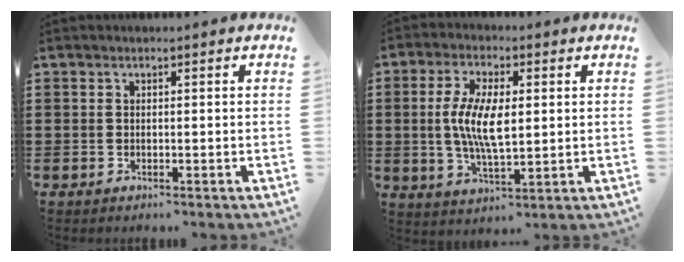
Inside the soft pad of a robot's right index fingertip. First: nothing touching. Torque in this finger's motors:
{"motor_torque": [0.64, -0.14, 0.37, 0.21]}